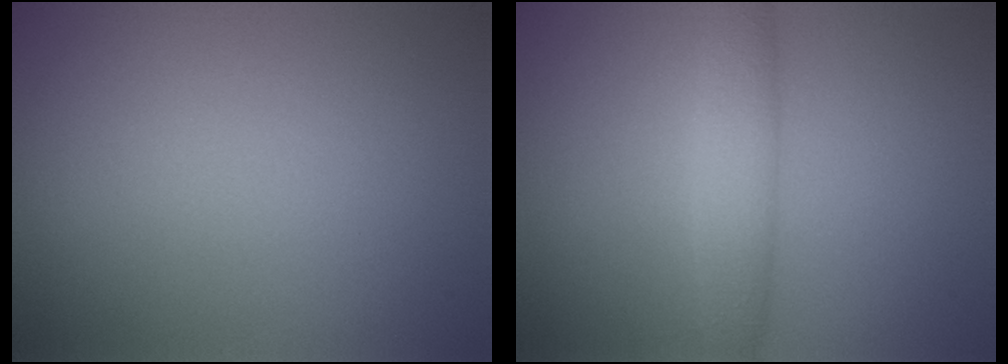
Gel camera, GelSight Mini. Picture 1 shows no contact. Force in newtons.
{"total": 2.9, "press": 2.9, "slide": 0.1}